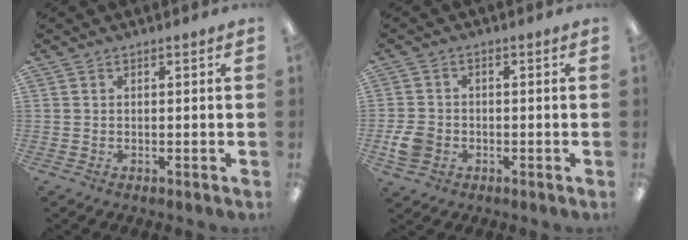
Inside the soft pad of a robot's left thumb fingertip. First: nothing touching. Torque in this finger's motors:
{"motor_torque": [-0.43, 0.49, 0.26, -0.26, 0.03]}